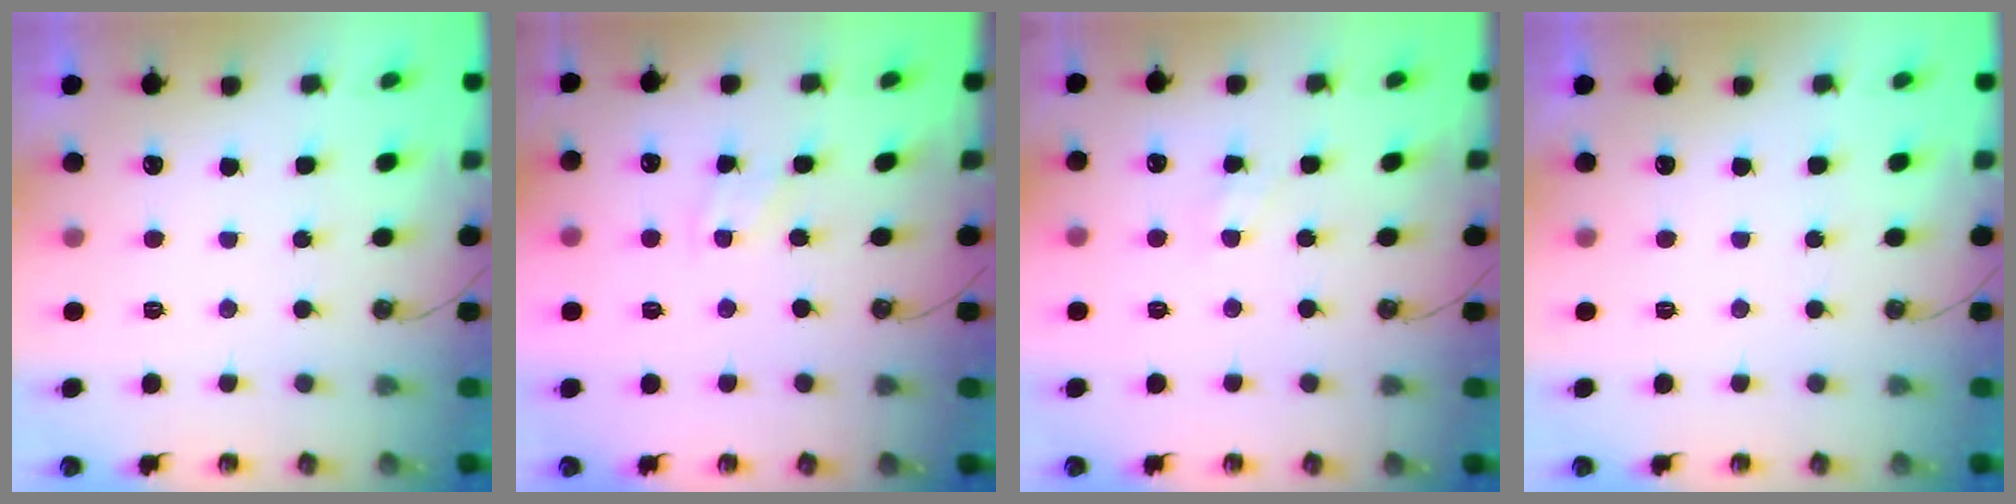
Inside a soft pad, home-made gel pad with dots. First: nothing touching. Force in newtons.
{"total": 1.9, "press": 1.9, "slide": 0.4}
{"total": 5.9, "press": 5.9, "slide": 0.4}
{"total": 0.0}